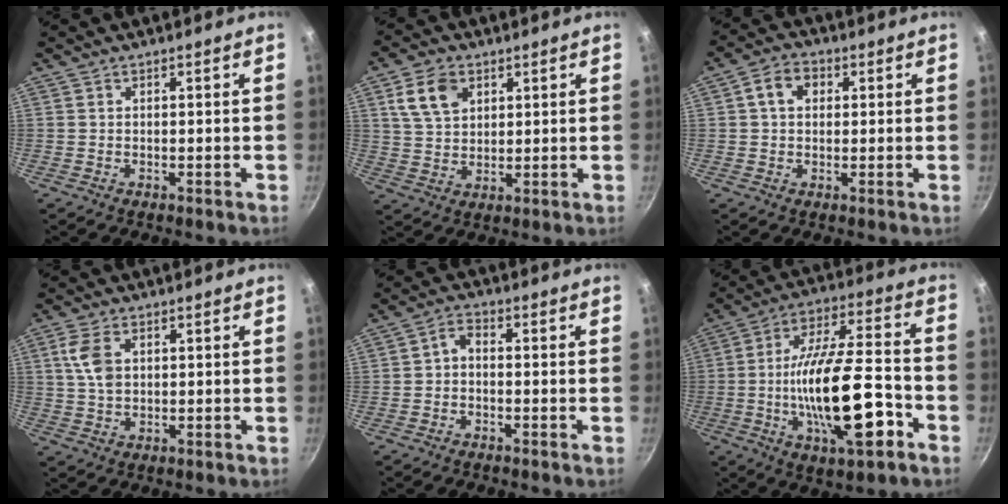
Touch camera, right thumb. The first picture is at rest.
{"total": 8.6, "force": [3.6, 5.9, 5.0], "torque": [-0.076, -0.005, 0.069]}
{"total": 5.7, "force": [1.4, 4.3, 3.4], "torque": [-0.040, 0.010, 0.014]}
{"total": 6.4, "force": [1.7, 4.0, 4.8], "torque": [-0.091, 0.002, 0.031]}
{"total": 2.9, "force": [-0.9, 1.9, 2.1], "torque": [-0.039, 0.022, -0.023]}
{"total": 21.2, "force": [-6.5, 7.4, 18.8], "torque": [-0.310, 0.035, -0.107]}